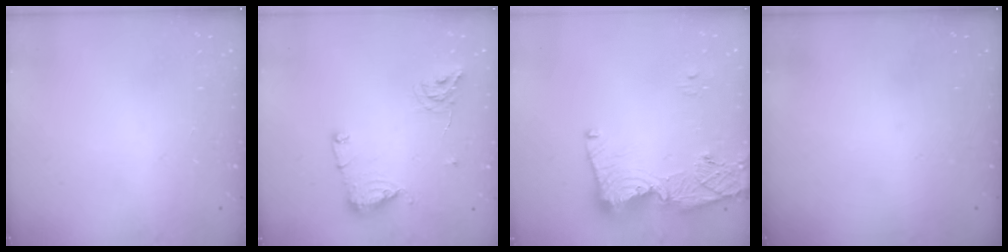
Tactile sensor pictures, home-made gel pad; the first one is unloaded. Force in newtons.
{"total": 12.4, "press": 12.3, "slide": 1.2}
{"total": 15.0, "press": 14.9, "slide": 2.0}
{"total": 0.0}